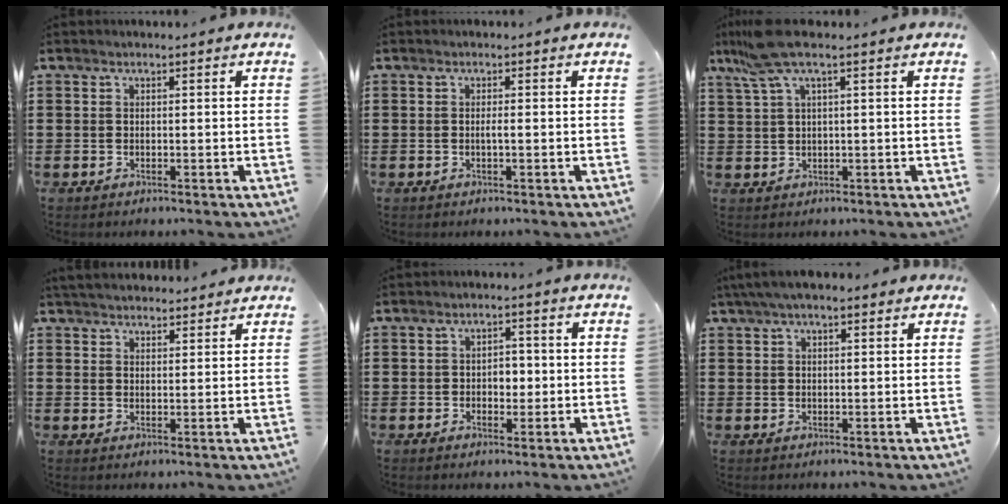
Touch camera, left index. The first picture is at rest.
{"total": 0.8, "force": [-0.2, -0.1, 0.8], "torque": [-0.016, -0.004, -0.004]}
{"total": 6.3, "force": [3.0, 0.8, 5.4], "torque": [-0.133, -0.001, 0.051]}
{"total": 3.1, "force": [3.0, 0.4, 0.3], "torque": [-0.014, -0.002, 0.058]}
{"total": 2.7, "force": [-0.3, 1.8, 2.0], "torque": [-0.033, 0.002, -0.010]}
{"total": 4.0, "force": [2.9, 1.1, 2.6], "torque": [-0.055, 0.006, 0.053]}